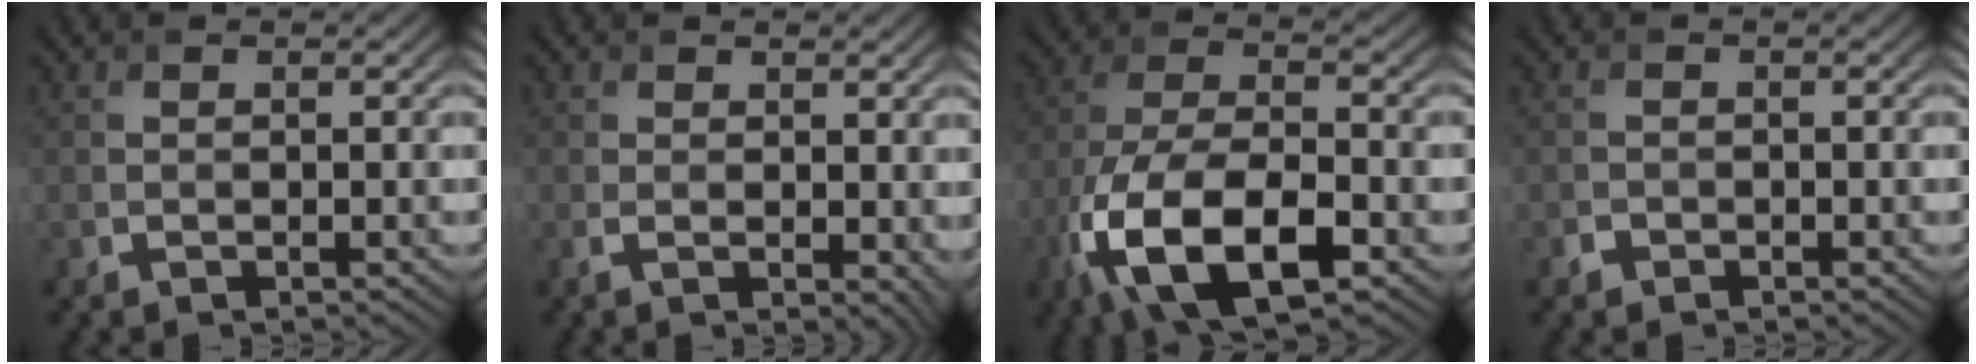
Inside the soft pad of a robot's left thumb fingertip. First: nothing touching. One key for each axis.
{"total": 2.2, "fx": 0.3, "fy": 1.1, "fz": 1.9, "tx": -0.028, "ty": -0.002, "tz": 0.007}
{"total": 13.8, "fx": -6.0, "fy": 6.1, "fz": 10.8, "tx": -0.238, "ty": -0.020, "tz": -0.122}
{"total": 0.8, "fx": -0.6, "fy": 0.5, "fz": 0.2, "tx": -0.004, "ty": 0.004, "tz": -0.014}